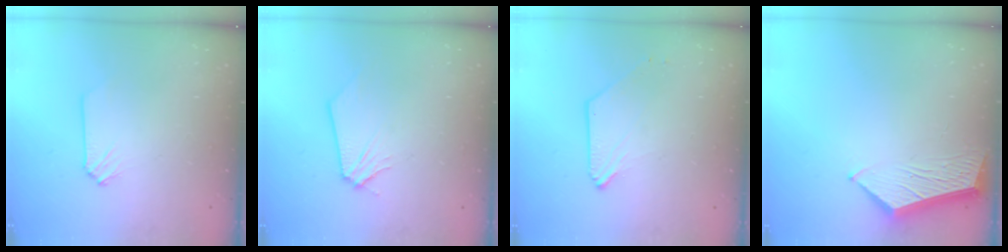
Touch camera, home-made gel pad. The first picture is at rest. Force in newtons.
{"total": 0.0}
{"total": 0.0}
{"total": 6.4, "press": 6.4, "slide": 0.5}